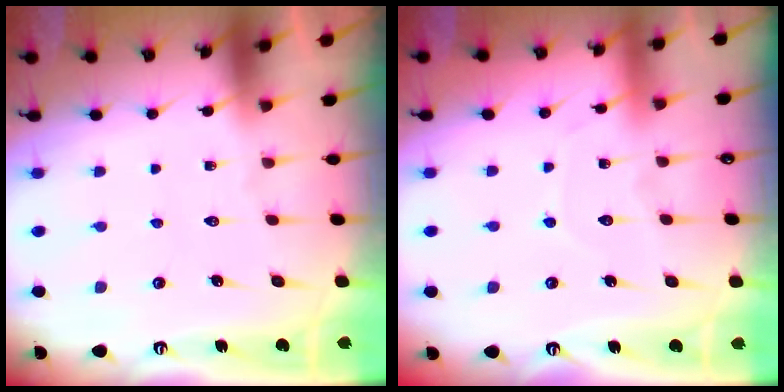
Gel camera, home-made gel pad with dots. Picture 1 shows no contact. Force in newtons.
{"total": 5.7, "press": 5.6, "slide": 0.8}